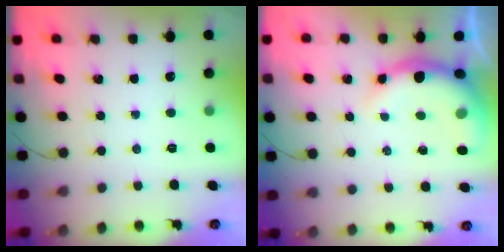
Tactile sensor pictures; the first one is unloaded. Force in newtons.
{"total": 7.2, "press": 7.0, "slide": 1.7}